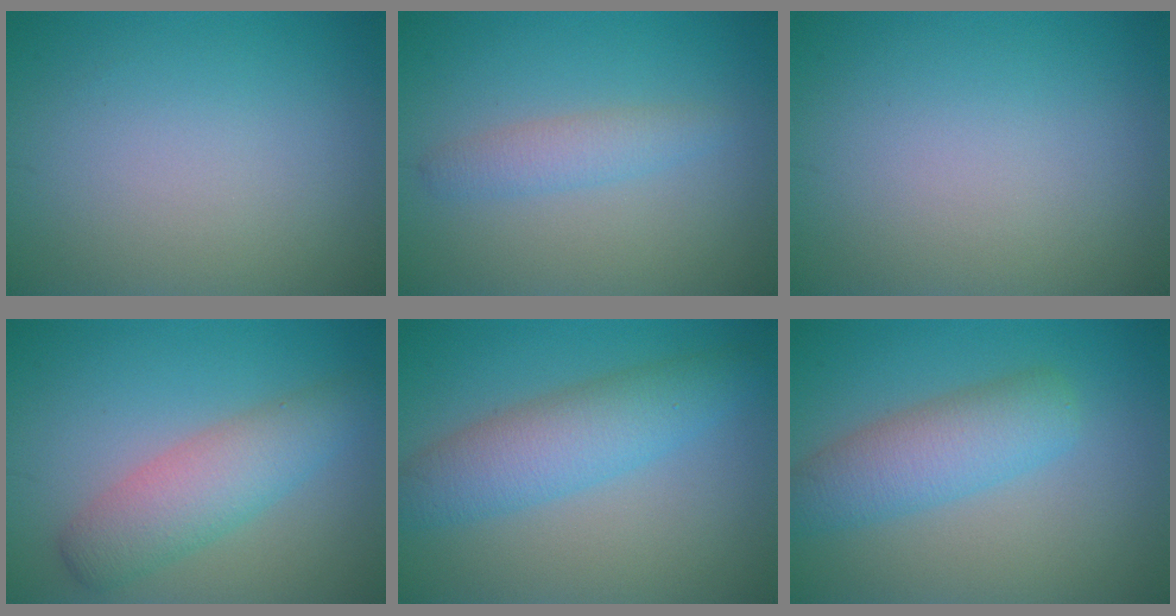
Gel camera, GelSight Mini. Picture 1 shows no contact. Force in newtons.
{"total": 2.1, "press": 2.1, "slide": 0.2}
{"total": 0.0}
{"total": 4.7, "press": 4.7, "slide": 0.2}
{"total": 5.3, "press": 5.3, "slide": 0.2}
{"total": 4.9, "press": 4.9, "slide": 0.1}